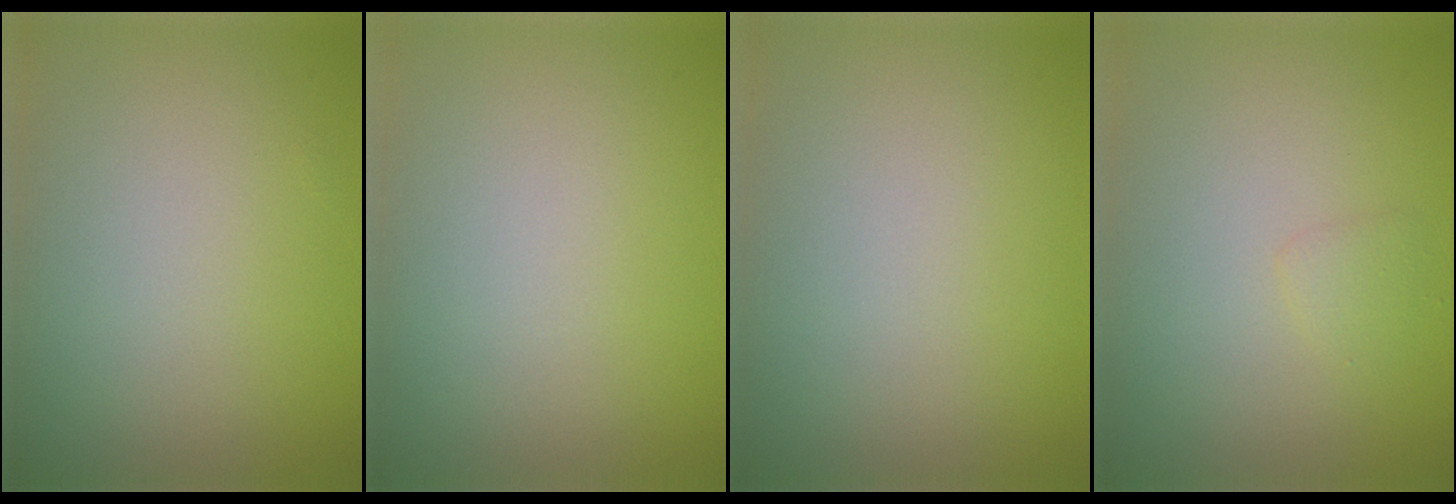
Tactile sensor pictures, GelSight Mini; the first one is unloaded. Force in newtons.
{"total": 0.0}
{"total": 0.0}
{"total": 0.8, "press": 0.8, "slide": 0.1}